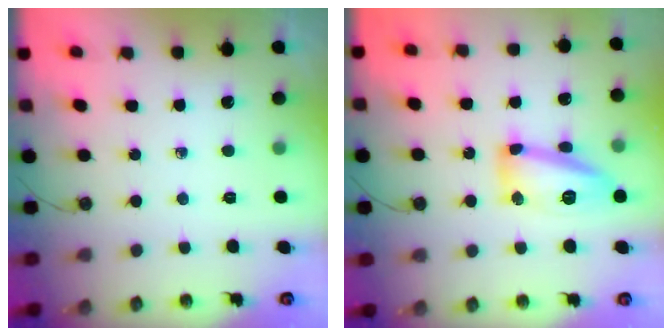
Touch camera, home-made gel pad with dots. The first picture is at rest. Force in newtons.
{"total": 13.2, "press": 13.2, "slide": 1.3}